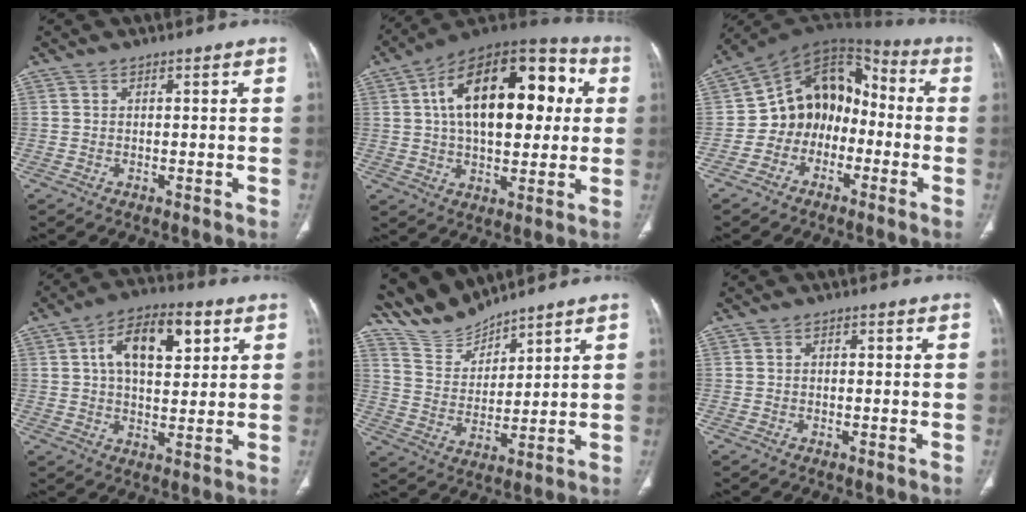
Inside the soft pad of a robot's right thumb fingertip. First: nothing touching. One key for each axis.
{"total": 24.9, "fx": 4.8, "fy": 13.4, "fz": 20.4, "tx": -0.291, "ty": 0.030, "tz": 0.066}
{"total": 13.8, "fx": -3.1, "fy": 10.9, "fz": 8.0, "tx": -0.084, "ty": 0.072, "tz": -0.067}
{"total": 13.3, "fx": 4.3, "fy": 6.9, "fz": 10.4, "tx": -0.149, "ty": 0.007, "tz": 0.067}
{"total": 8.2, "fx": 8.0, "fy": 1.3, "fz": 0.5, "tx": -0.005, "ty": -0.044, "tz": 0.179}
{"total": 0.7, "fx": 0.0, "fy": 0.4, "fz": 0.5, "tx": -0.005, "ty": 0.001, "tz": -0.002}